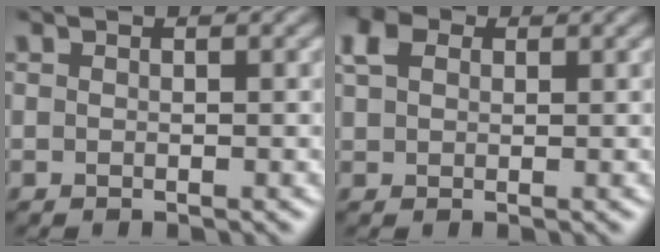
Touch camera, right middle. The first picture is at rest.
{"total": 3.1, "force": [1.4, 2.2, 1.6], "torque": [-0.041, 0.006, 0.026]}